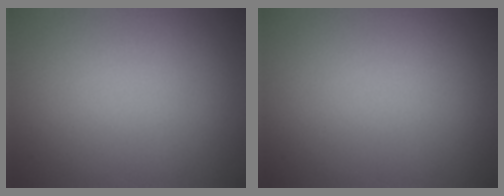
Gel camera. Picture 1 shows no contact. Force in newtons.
{"total": 0.0}